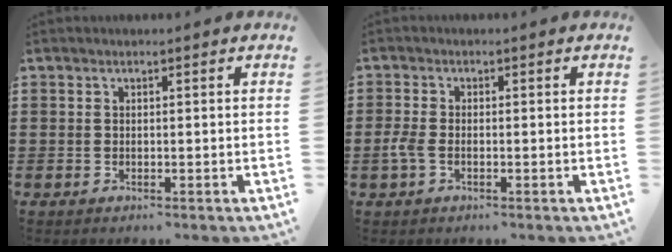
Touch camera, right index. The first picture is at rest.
{"total": 2.4, "force": [-1.0, 1.1, 1.9], "torque": [-0.050, -0.006, -0.022]}